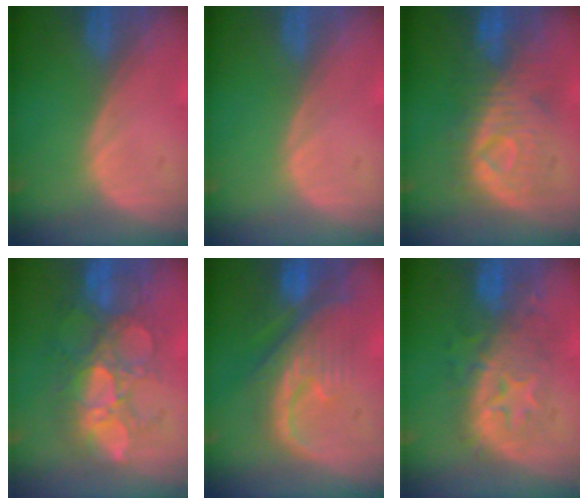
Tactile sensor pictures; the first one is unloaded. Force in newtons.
{"total": 0.0}
{"total": 8.8, "press": 8.7, "slide": 1.6}
{"total": 10.1, "press": 9.2, "slide": 4.0}
{"total": 10.3, "press": 9.1, "slide": 4.9}
{"total": 8.3, "press": 8.3, "slide": 0.8}